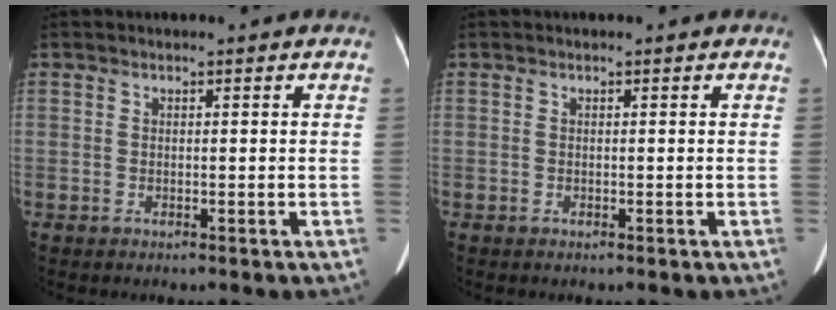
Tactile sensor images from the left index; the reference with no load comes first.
{"total": 0.0}